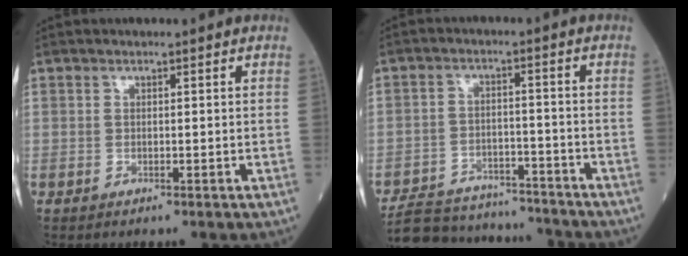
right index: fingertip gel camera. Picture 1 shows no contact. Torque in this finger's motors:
{"motor_torque": [-0.72, -0.68, -1.06, -0.21]}